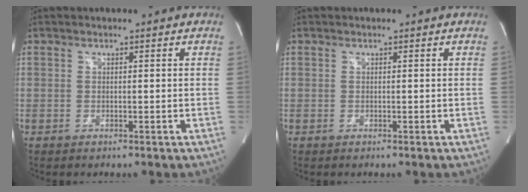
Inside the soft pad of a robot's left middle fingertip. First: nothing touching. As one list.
[{"total": 0.0}]